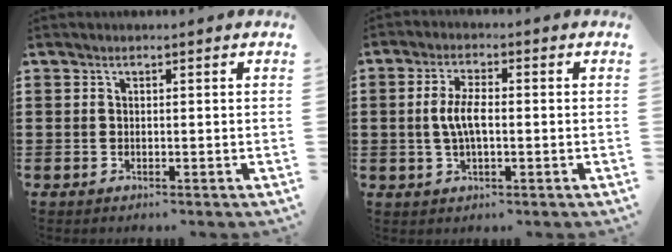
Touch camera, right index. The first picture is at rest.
{"total": 4.9, "force": [-0.2, 1.9, 4.5], "torque": [-0.098, 0.000, -0.009]}